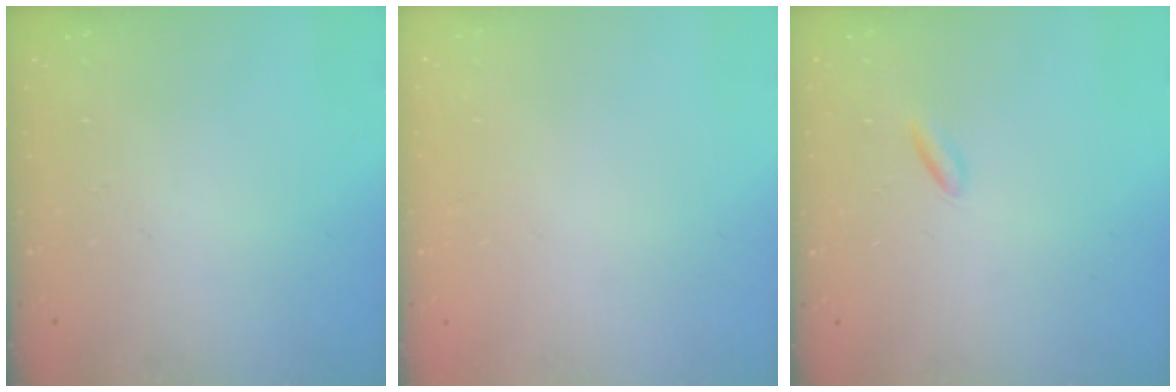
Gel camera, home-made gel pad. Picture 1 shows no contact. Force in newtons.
{"total": 2.2, "press": 2.2, "slide": 0.1}
{"total": 2.6, "press": 2.5, "slide": 0.7}